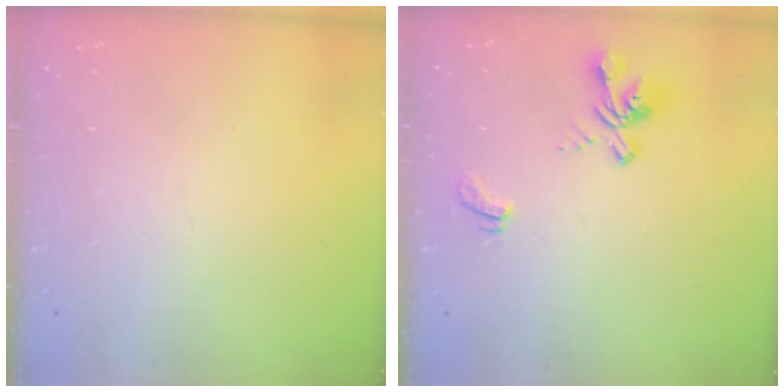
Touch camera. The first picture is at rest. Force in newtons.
{"total": 2.4, "press": 2.0, "slide": 1.3}